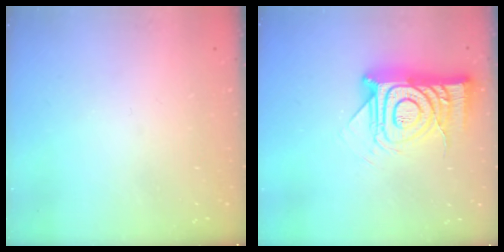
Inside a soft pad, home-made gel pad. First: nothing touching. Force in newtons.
{"total": 17.9, "press": 17.9, "slide": 1.3}